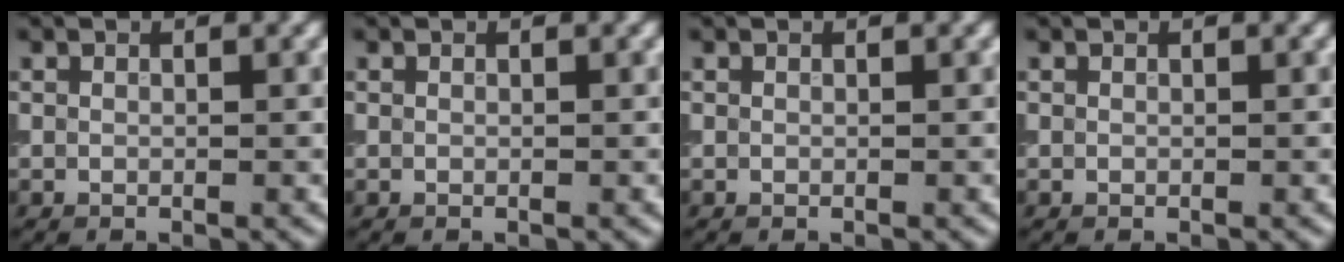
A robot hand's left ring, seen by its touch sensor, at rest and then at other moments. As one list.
[{"total": 0.0}, {"total": 0.0}, {"total": 0.0}]